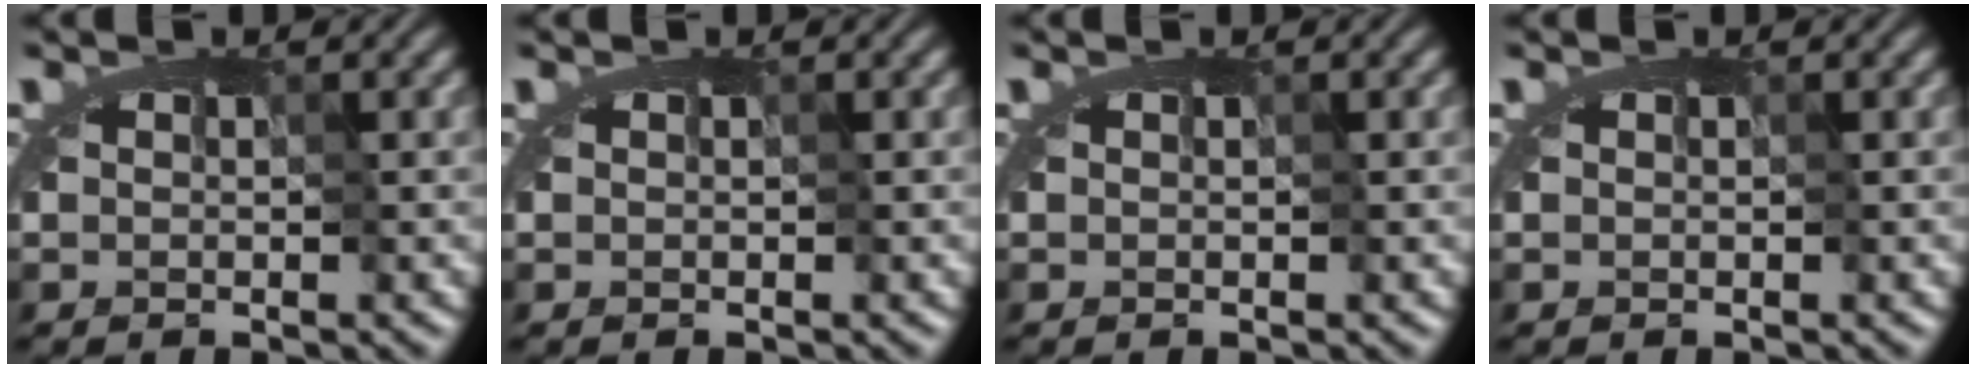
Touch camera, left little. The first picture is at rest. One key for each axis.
{"total": 0.0}
{"total": 0.0}
{"total": 0.0}